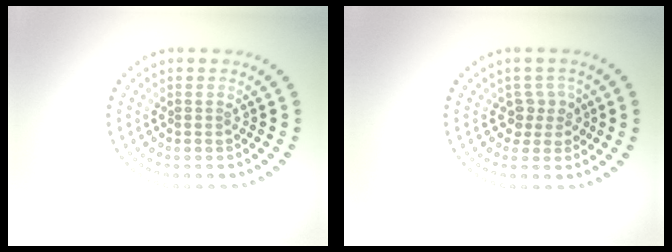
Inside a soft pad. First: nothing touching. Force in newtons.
{"total": 1.9, "press": 1.6, "slide": 1.1}